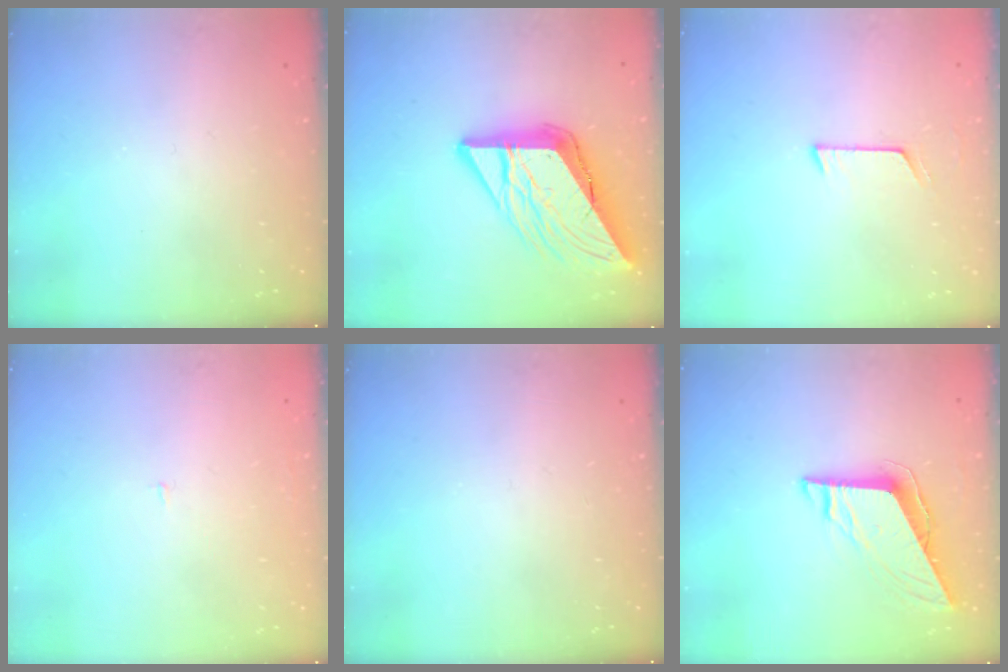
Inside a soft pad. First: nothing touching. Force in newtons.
{"total": 17.8, "press": 17.7, "slide": 2.2}
{"total": 5.9, "press": 5.9, "slide": 0.5}
{"total": 1.2, "press": 1.2, "slide": 0.1}
{"total": 0.0}
{"total": 8.5, "press": 8.5, "slide": 0.3}